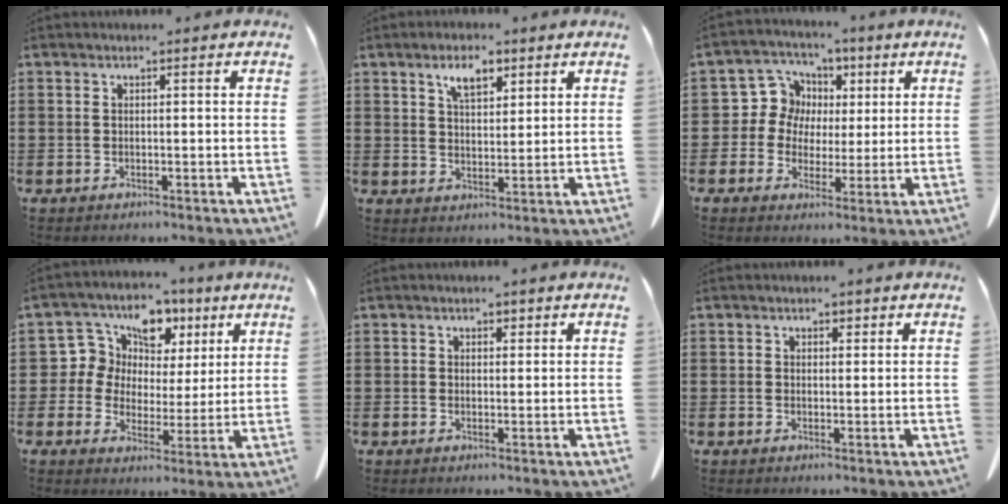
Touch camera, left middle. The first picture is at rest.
{"total": 5.0, "force": [3.2, 2.2, 3.1], "torque": [-0.054, 0.003, 0.052]}
{"total": 8.0, "force": [2.0, 7.6, 1.8], "torque": [-0.074, 0.006, 0.037]}
{"total": 7.8, "force": [3.4, 6.9, 1.2], "torque": [-0.067, -0.015, 0.061]}
{"total": 1.3, "force": [0.9, 0.9, 0.5], "torque": [-0.013, 0.005, 0.016]}
{"total": 1.2, "force": [0.8, 0.8, 0.4], "torque": [-0.003, 0.001, 0.014]}